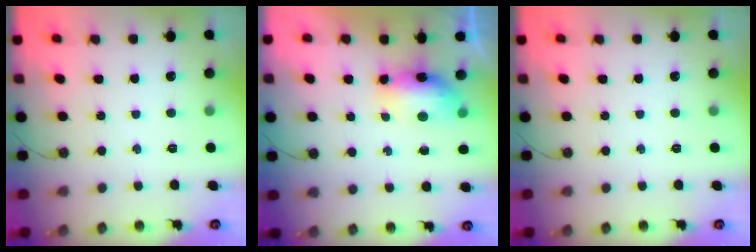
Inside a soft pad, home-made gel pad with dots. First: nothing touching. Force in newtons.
{"total": 7.4, "press": 7.4, "slide": 0.7}
{"total": 0.0}